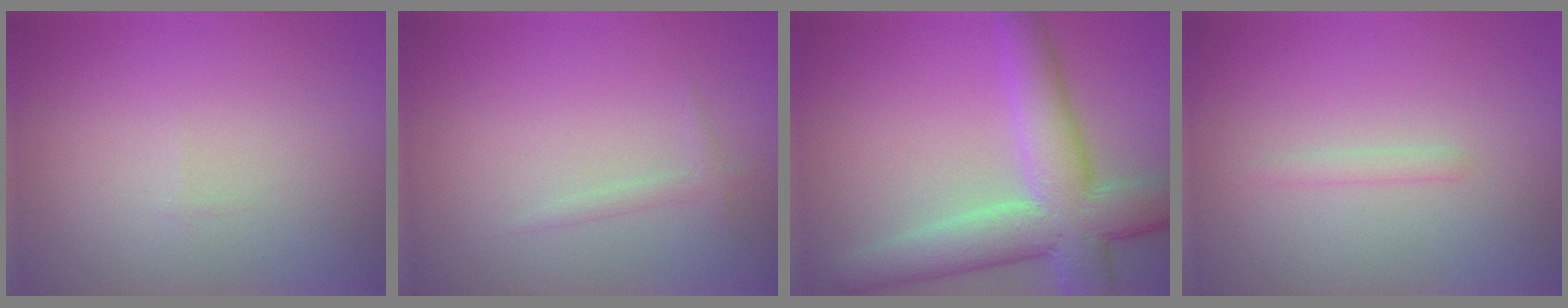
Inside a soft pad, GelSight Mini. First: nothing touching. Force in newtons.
{"total": 0.8, "press": 0.8, "slide": 0.1}
{"total": 8.7, "press": 8.6, "slide": 0.5}
{"total": 0.8, "press": 0.8, "slide": 0.0}